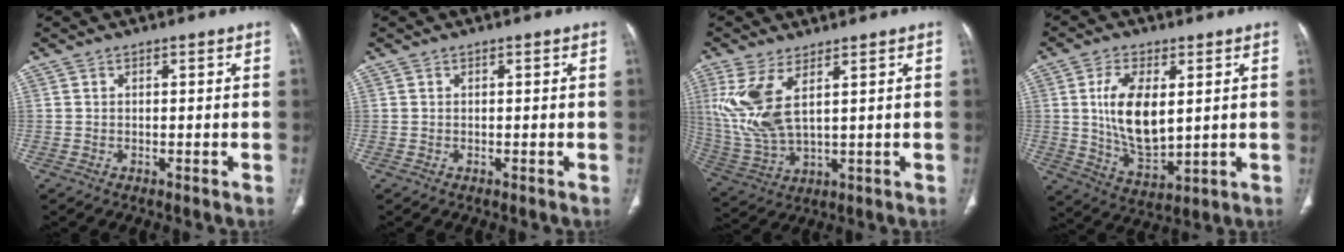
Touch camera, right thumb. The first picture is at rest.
{"total": 0.0}
{"total": 11.3, "force": [4.1, 4.6, 9.5], "torque": [-0.224, -0.018, 0.100]}
{"total": 12.2, "force": [2.0, 6.2, 10.3], "torque": [-0.184, -0.024, 0.049]}